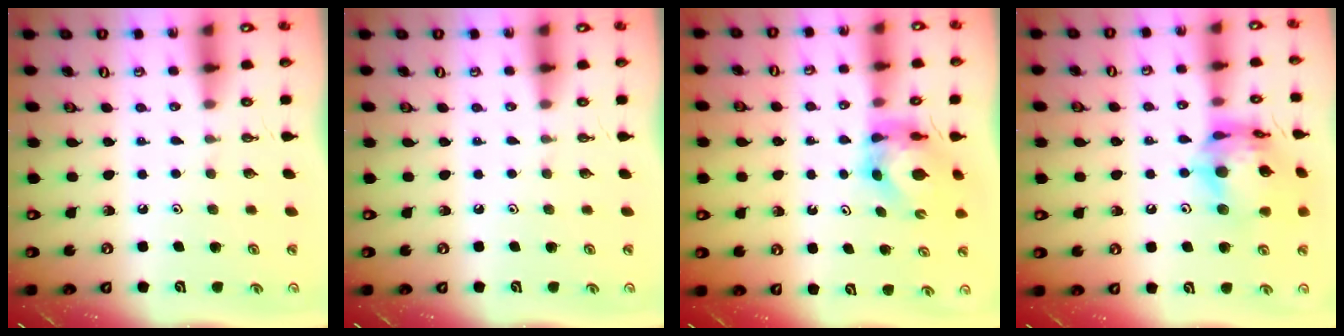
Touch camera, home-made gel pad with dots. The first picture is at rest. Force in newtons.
{"total": 0.0}
{"total": 5.0, "press": 4.9, "slide": 0.4}
{"total": 16.7, "press": 16.6, "slide": 1.7}